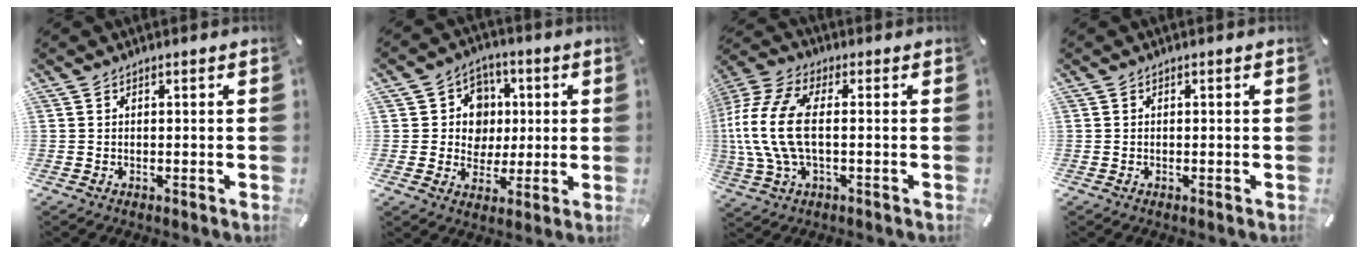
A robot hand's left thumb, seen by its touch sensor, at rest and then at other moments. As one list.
[{"total": 9.6, "force": [1.1, 9.1, 2.8], "torque": [-0.040, 0.000, 0.024]}, {"total": 15.0, "force": [-0.4, 7.6, 12.9], "torque": [-0.280, -0.006, -0.008]}, {"total": 0.0}]